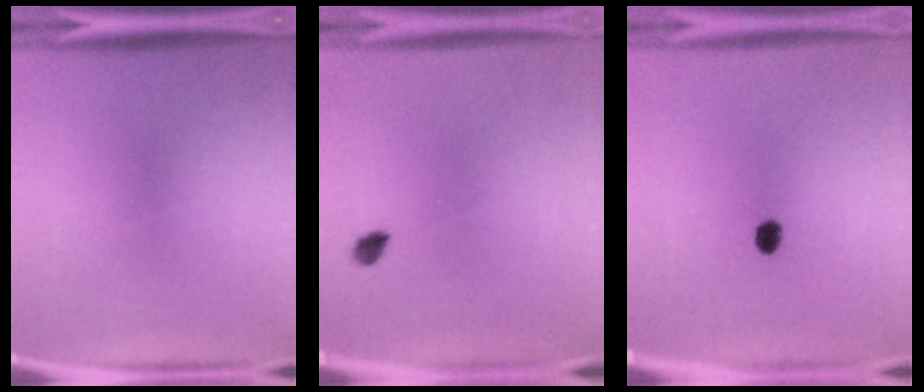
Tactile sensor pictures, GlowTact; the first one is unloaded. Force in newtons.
{"total": 1.6}
{"total": 2.3}